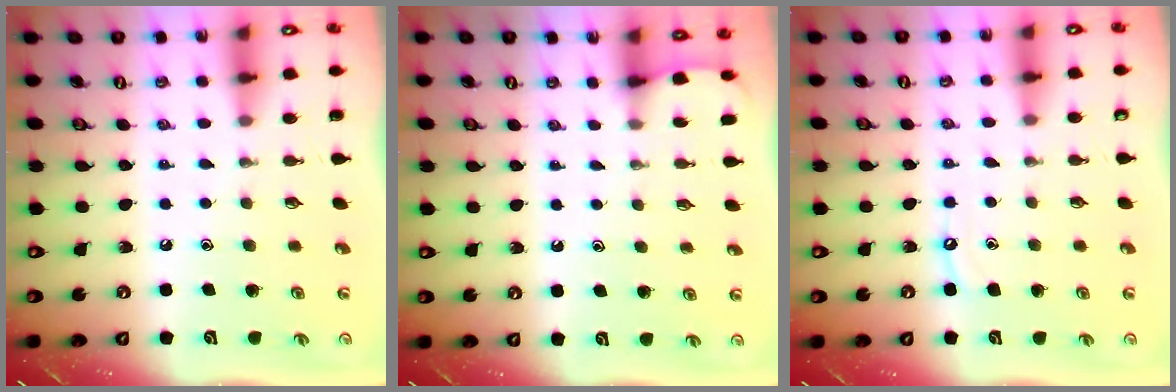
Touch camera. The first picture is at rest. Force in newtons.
{"total": 1.8, "press": 1.8, "slide": 0.2}
{"total": 4.4, "press": 4.4, "slide": 0.5}